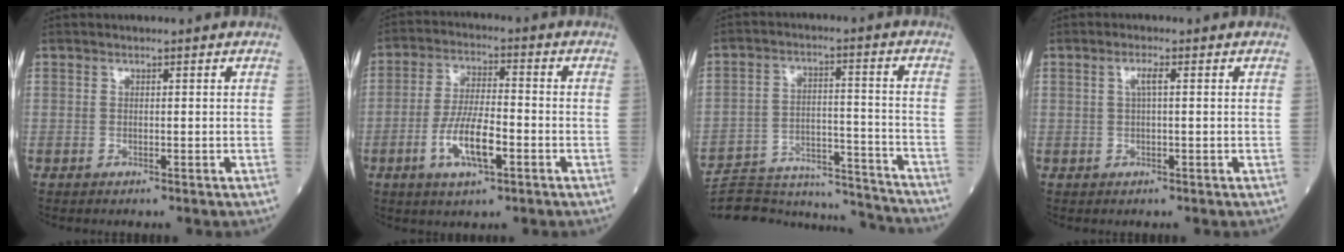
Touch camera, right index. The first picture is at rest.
{"total": 8.6, "force": [-3.2, 2.1, 7.7], "torque": [-0.154, -0.001, -0.059]}
{"total": 21.0, "force": [-20.4, 3.1, 4.0], "torque": [-0.087, 0.015, -0.292]}
{"total": 1.8, "force": [0.4, 0.2, 1.7], "torque": [-0.034, 0.005, 0.006]}